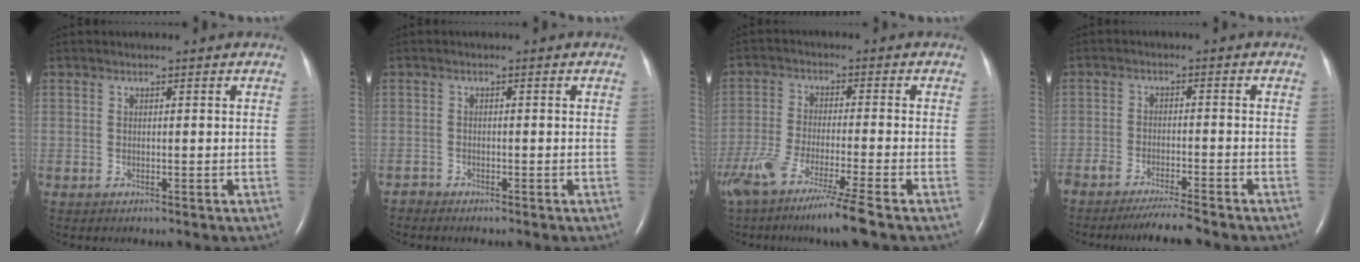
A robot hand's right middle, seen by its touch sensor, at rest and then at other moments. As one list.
[{"total": 1.0, "force": [-0.9, 0.1, -0.4], "torque": [0.008, -0.003, -0.021]}, {"total": 12.6, "force": [-9.1, -1.0, 8.7], "torque": [-0.165, -0.046, -0.155]}, {"total": 6.7, "force": [-6.0, -0.1, 3.0], "torque": [-0.043, -0.018, -0.099]}]